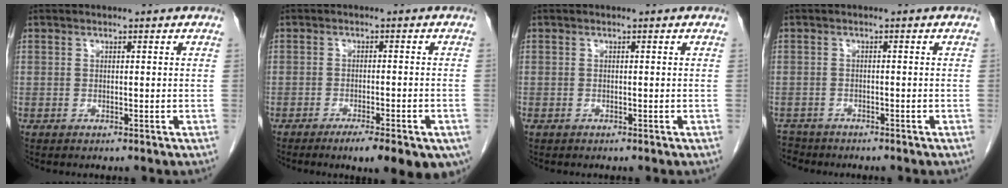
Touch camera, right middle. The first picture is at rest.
{"total": 12.2, "force": [-8.1, 2.7, 8.7], "torque": [-0.072, -0.007, -0.106]}
{"total": 0.0}
{"total": 3.4, "force": [-3.0, 1.3, -0.6], "torque": [0.004, -0.005, -0.057]}